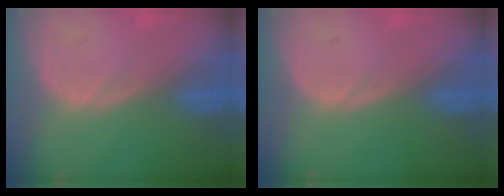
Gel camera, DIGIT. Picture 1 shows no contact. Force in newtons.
{"total": 0.0}